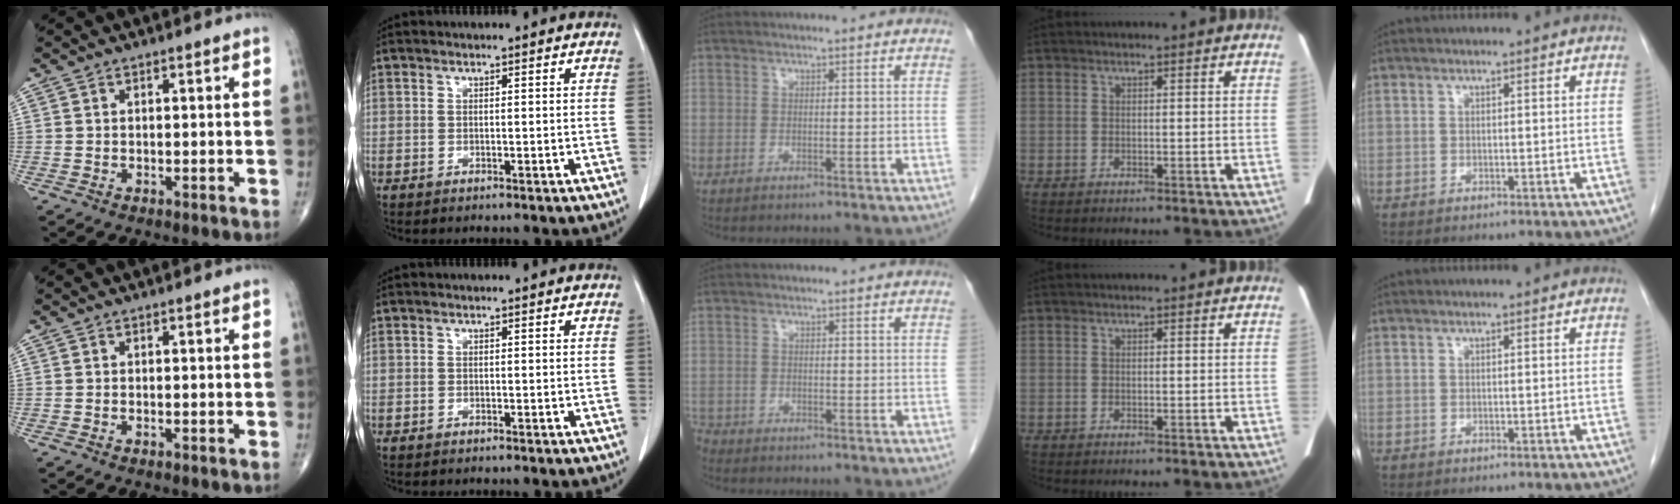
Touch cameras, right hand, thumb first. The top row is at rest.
{"middle": {"total": 2.0, "force": [-1.9, 0.6, 0.0], "torque": [0.000, -0.003, -0.035]}}